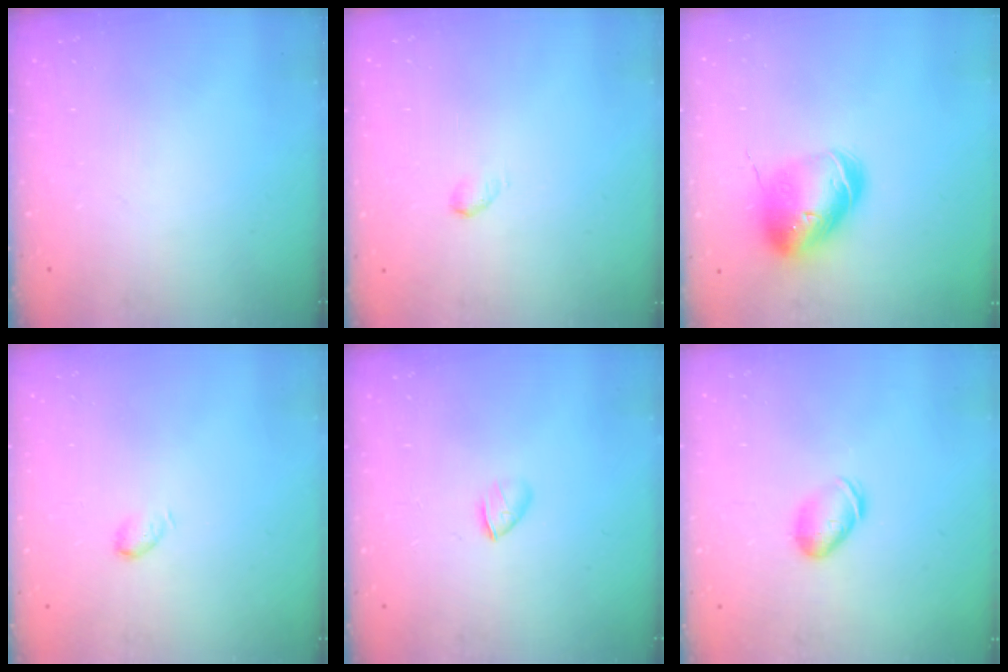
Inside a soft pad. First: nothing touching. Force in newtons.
{"total": 2.9, "press": 2.9, "slide": 0.4}
{"total": 15.6, "press": 15.3, "slide": 2.7}
{"total": 3.9, "press": 3.9, "slide": 0.7}
{"total": 2.6, "press": 2.5, "slide": 0.8}
{"total": 7.2, "press": 7.2, "slide": 0.8}